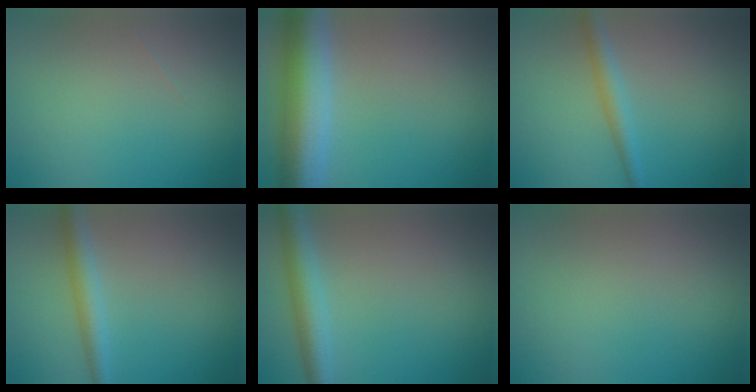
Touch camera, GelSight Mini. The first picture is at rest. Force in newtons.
{"total": 8.8, "press": 8.8, "slide": 0.4}
{"total": 2.3, "press": 2.3, "slide": 0.0}
{"total": 2.7, "press": 2.7, "slide": 0.0}
{"total": 3.5, "press": 3.5, "slide": 0.1}
{"total": 0.0}